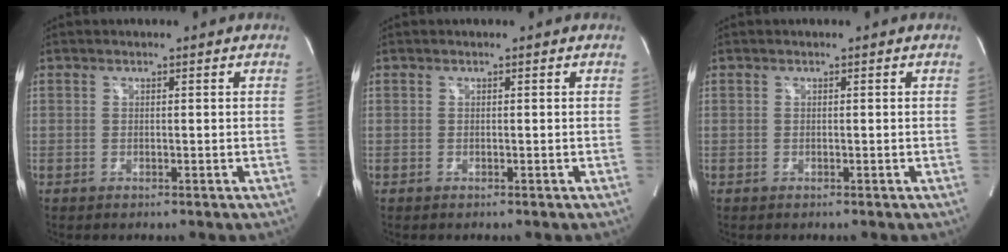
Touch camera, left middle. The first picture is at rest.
{"total": 0.0}
{"total": 0.0}